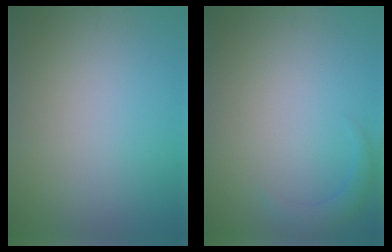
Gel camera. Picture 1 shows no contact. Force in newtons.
{"total": 1.6, "press": 1.6, "slide": 0.2}